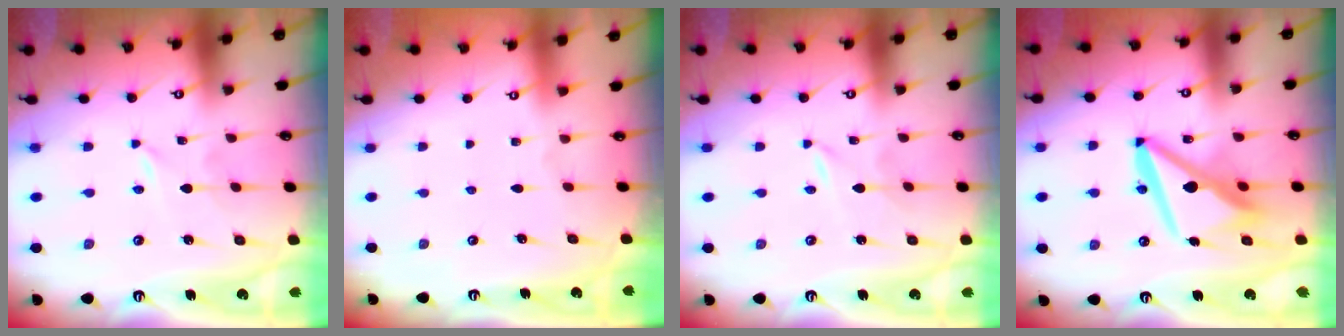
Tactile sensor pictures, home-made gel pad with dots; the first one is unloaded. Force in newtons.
{"total": 0.0}
{"total": 0.0}
{"total": 12.9, "press": 12.8, "slide": 1.7}